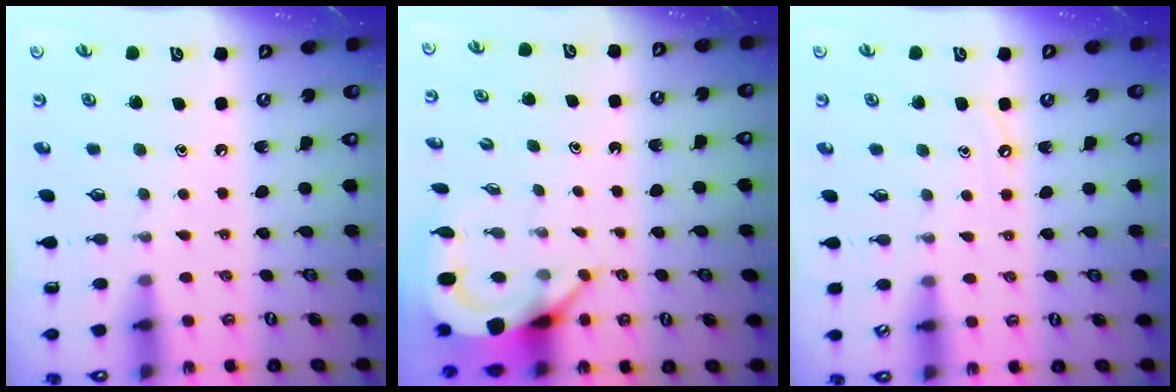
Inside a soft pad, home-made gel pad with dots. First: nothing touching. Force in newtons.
{"total": 5.1, "press": 5.0, "slide": 0.7}
{"total": 5.3, "press": 5.2, "slide": 0.7}